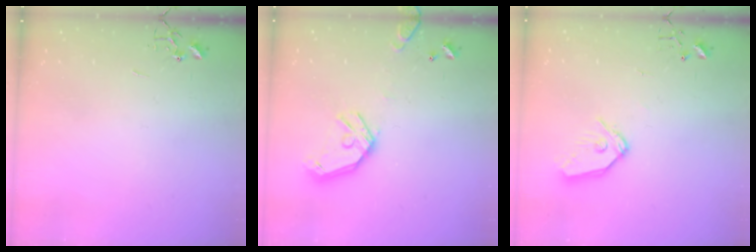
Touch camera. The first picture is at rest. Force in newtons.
{"total": 14.4, "press": 14.2, "slide": 2.1}
{"total": 9.9, "press": 9.8, "slide": 1.2}